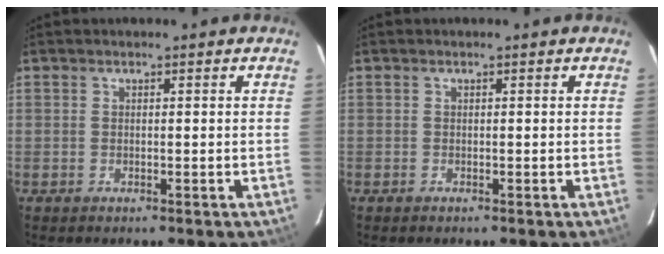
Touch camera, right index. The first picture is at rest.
{"total": 0.0}